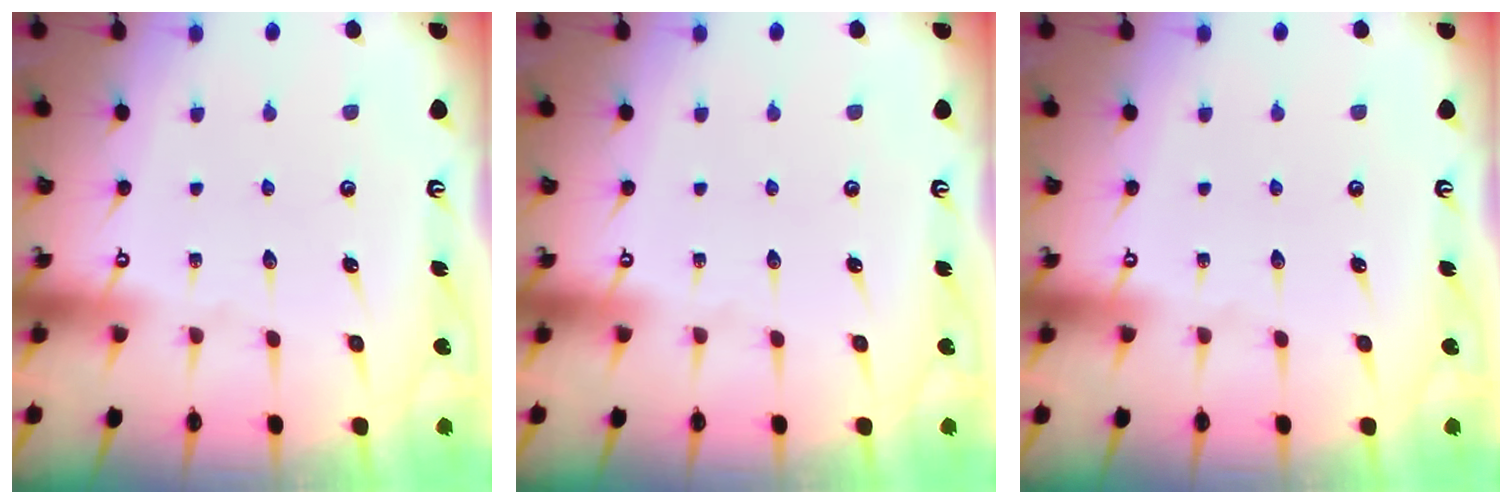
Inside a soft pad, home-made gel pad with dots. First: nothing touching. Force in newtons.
{"total": 0.0}
{"total": 0.0}